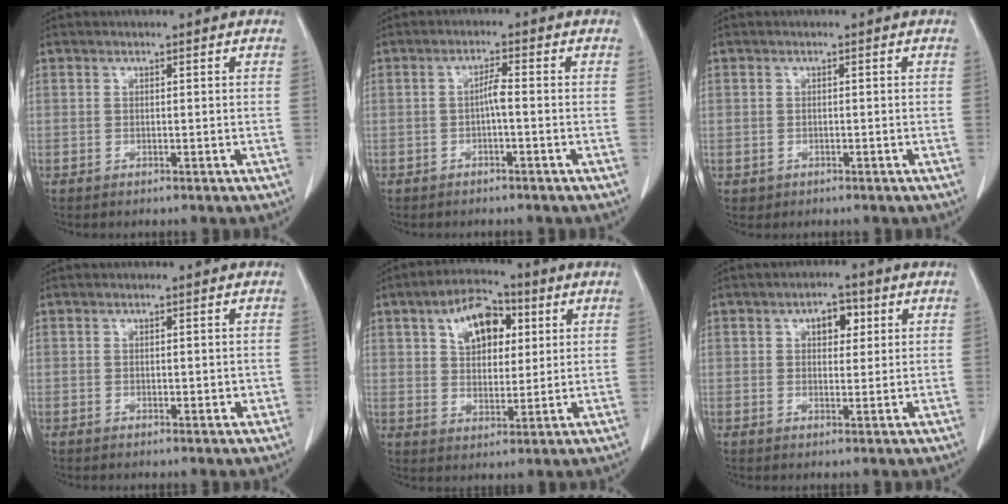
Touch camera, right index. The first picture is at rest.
{"total": 2.2, "force": [-0.4, 0.2, 2.1], "torque": [-0.038, 0.003, -0.009]}
{"total": 1.4, "force": [-0.2, 1.4, 0.0], "torque": [0.004, 0.007, 0.003]}
{"total": 1.7, "force": [0.1, 0.9, 1.4], "torque": [-0.019, -0.002, 0.004]}
{"total": 9.8, "force": [3.9, 5.6, 7.0], "torque": [-0.120, 0.022, 0.065]}
{"total": 3.9, "force": [1.5, 2.2, 2.8], "torque": [-0.039, 0.010, 0.022]}